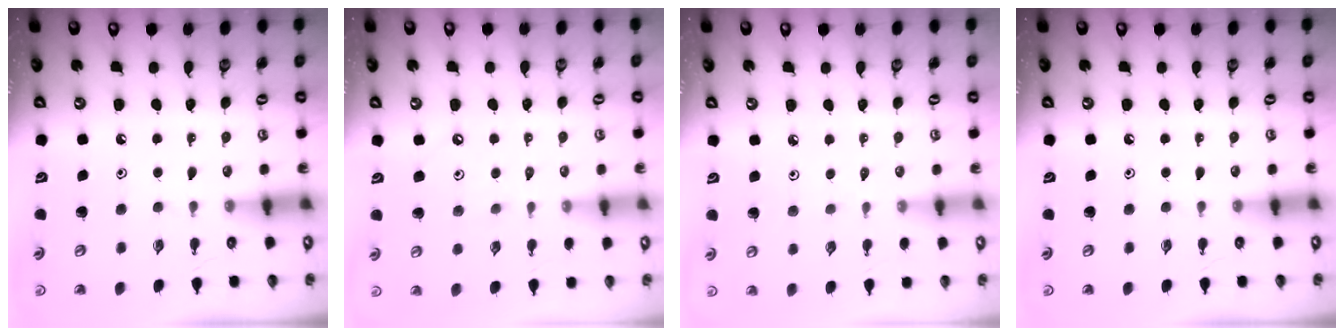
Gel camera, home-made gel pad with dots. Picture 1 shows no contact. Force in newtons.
{"total": 2.5, "press": 2.5, "slide": 0.5}
{"total": 1.9, "press": 1.8, "slide": 0.5}
{"total": 0.0}